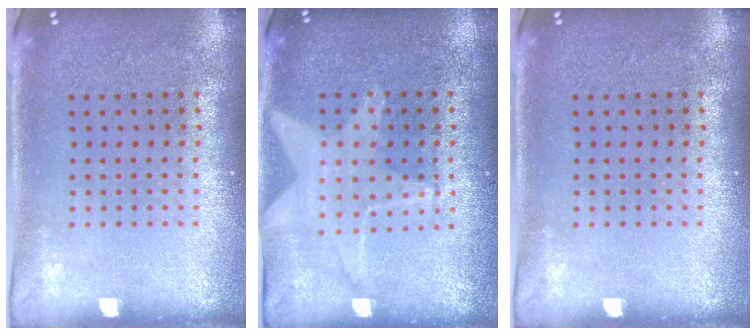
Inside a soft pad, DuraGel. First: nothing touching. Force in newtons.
{"total": 1.0, "press": 1.0, "slide": 0.1}
{"total": 0.0}